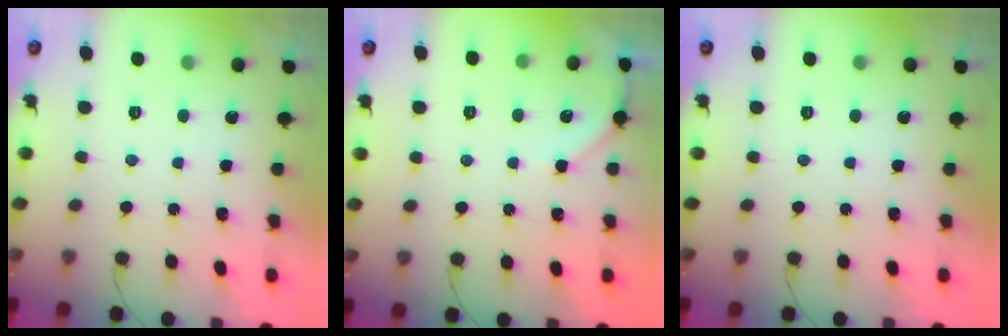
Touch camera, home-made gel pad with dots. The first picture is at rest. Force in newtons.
{"total": 3.7, "press": 3.7, "slide": 0.5}
{"total": 0.0}